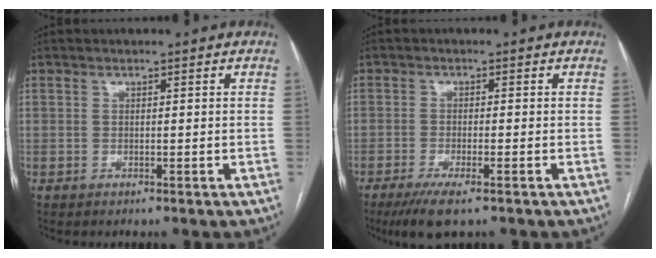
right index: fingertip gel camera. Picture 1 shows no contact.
{"total": 6.1, "force": [-4.0, 0.8, 4.6], "torque": [-0.080, -0.015, -0.065]}